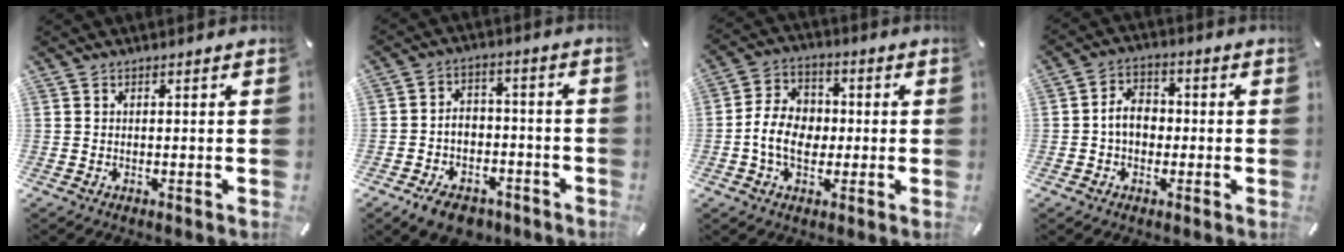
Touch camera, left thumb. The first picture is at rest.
{"total": 8.5, "force": [-5.6, 5.7, 3.0], "torque": [-0.050, 0.050, -0.098]}
{"total": 9.4, "force": [-1.7, 7.4, 5.6], "torque": [-0.114, 0.020, -0.028]}
{"total": 6.5, "force": [-0.9, 5.1, 3.9], "torque": [-0.081, 0.008, -0.019]}